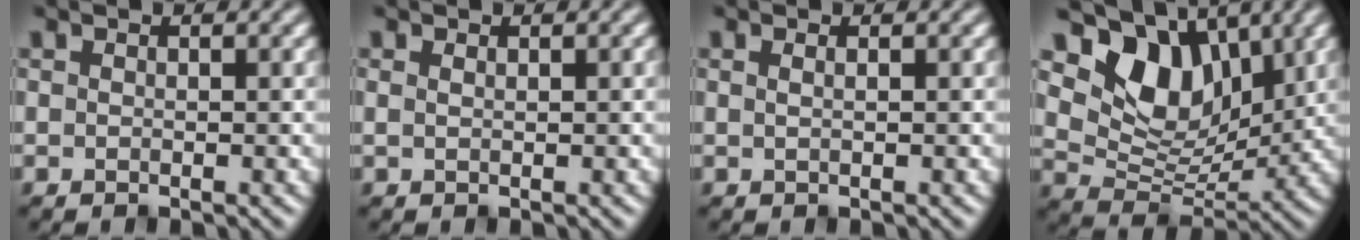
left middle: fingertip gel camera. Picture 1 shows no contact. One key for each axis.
{"total": 0.8, "fx": 0.6, "fy": 0.2, "fz": 0.6, "tx": -0.011, "ty": -0.002, "tz": 0.006}
{"total": 1.8, "fx": 0.9, "fy": 1.1, "fz": 1.2, "tx": 0.002, "ty": 0.003, "tz": -0.015}
{"total": 8.6, "fx": 4.0, "fy": 5.6, "fz": 5.1, "tx": -0.087, "ty": -0.009, "tz": 0.071}